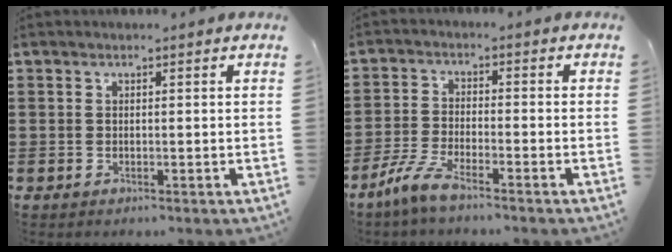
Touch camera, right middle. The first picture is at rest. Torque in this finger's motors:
{"motor_torque": [1.23, -0.76, 0.38, 0.09]}